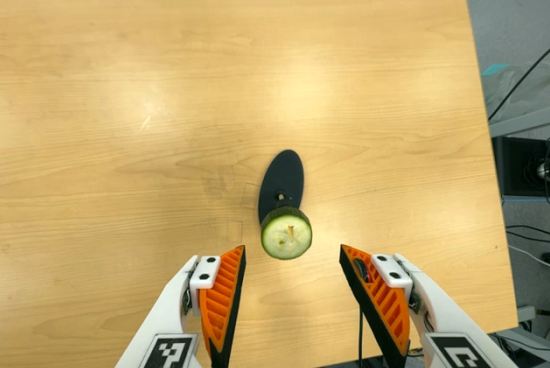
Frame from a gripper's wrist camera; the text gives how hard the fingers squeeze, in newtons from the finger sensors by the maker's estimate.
{"total": 0.0}